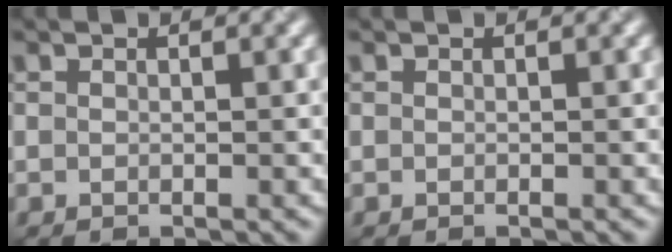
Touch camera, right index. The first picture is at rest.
{"total": 0.0}